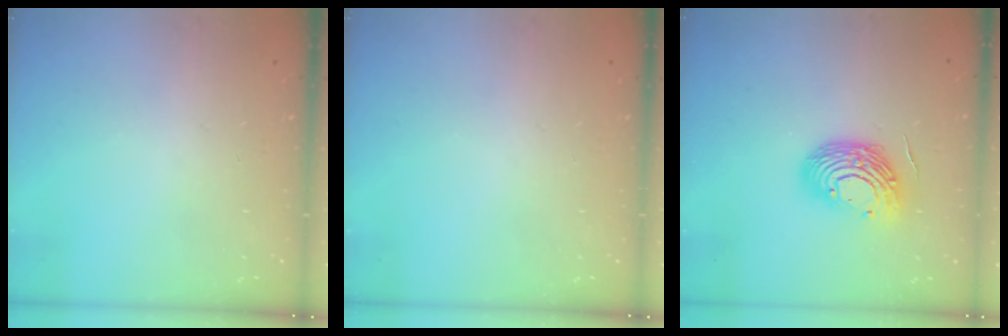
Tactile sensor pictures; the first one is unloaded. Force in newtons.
{"total": 0.0}
{"total": 12.6, "press": 12.5, "slide": 1.7}